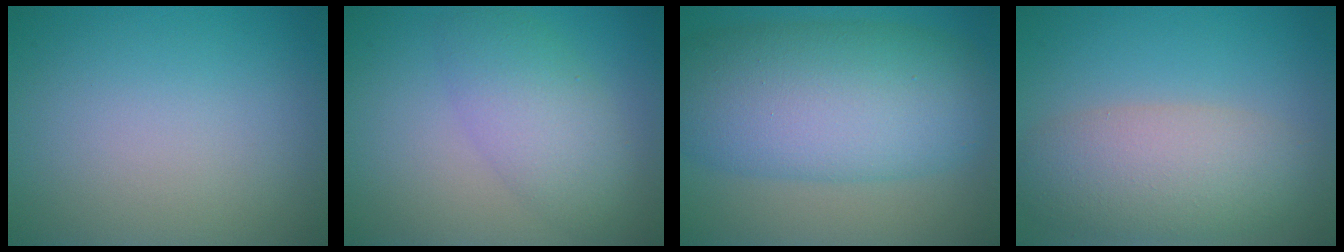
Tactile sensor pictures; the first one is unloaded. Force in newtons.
{"total": 4.6, "press": 4.6, "slide": 0.3}
{"total": 11.1, "press": 11.1, "slide": 0.1}
{"total": 6.1, "press": 6.1, "slide": 0.4}